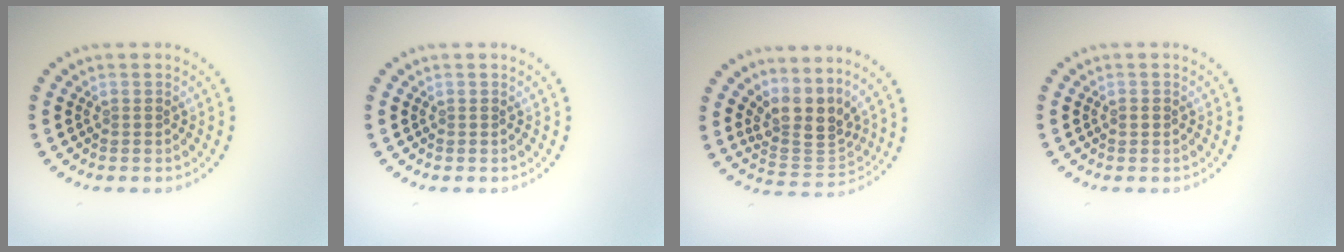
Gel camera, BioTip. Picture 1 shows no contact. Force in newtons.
{"total": 0.0}
{"total": 3.9, "press": 2.9, "slide": 2.7}
{"total": 0.9, "press": 0.9, "slide": 0.2}